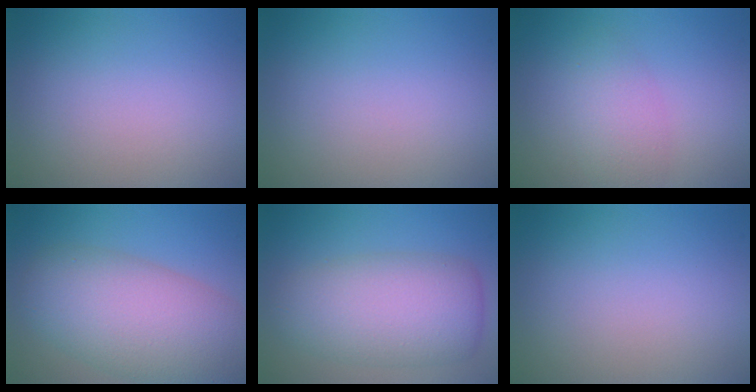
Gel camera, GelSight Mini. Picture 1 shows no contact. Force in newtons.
{"total": 0.0}
{"total": 1.9, "press": 1.9, "slide": 0.1}
{"total": 9.5, "press": 9.5, "slide": 0.6}
{"total": 7.5, "press": 7.5, "slide": 0.3}
{"total": 0.0}